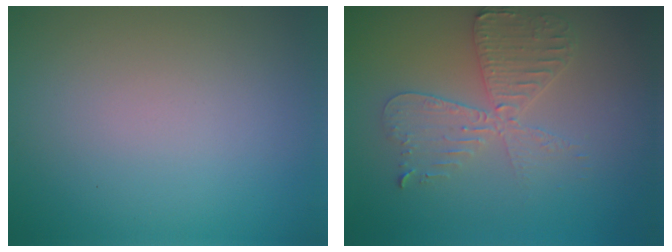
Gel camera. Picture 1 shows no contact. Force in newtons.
{"total": 4.0, "press": 3.6, "slide": 1.8}